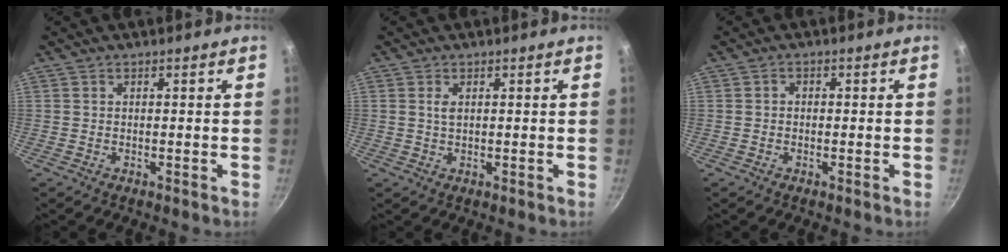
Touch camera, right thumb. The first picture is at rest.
{"total": 1.6, "force": [0.5, 0.8, 1.2], "torque": [-0.023, 0.000, 0.009]}
{"total": 1.0, "force": [-0.3, 0.9, 0.5], "torque": [-0.009, 0.005, -0.006]}